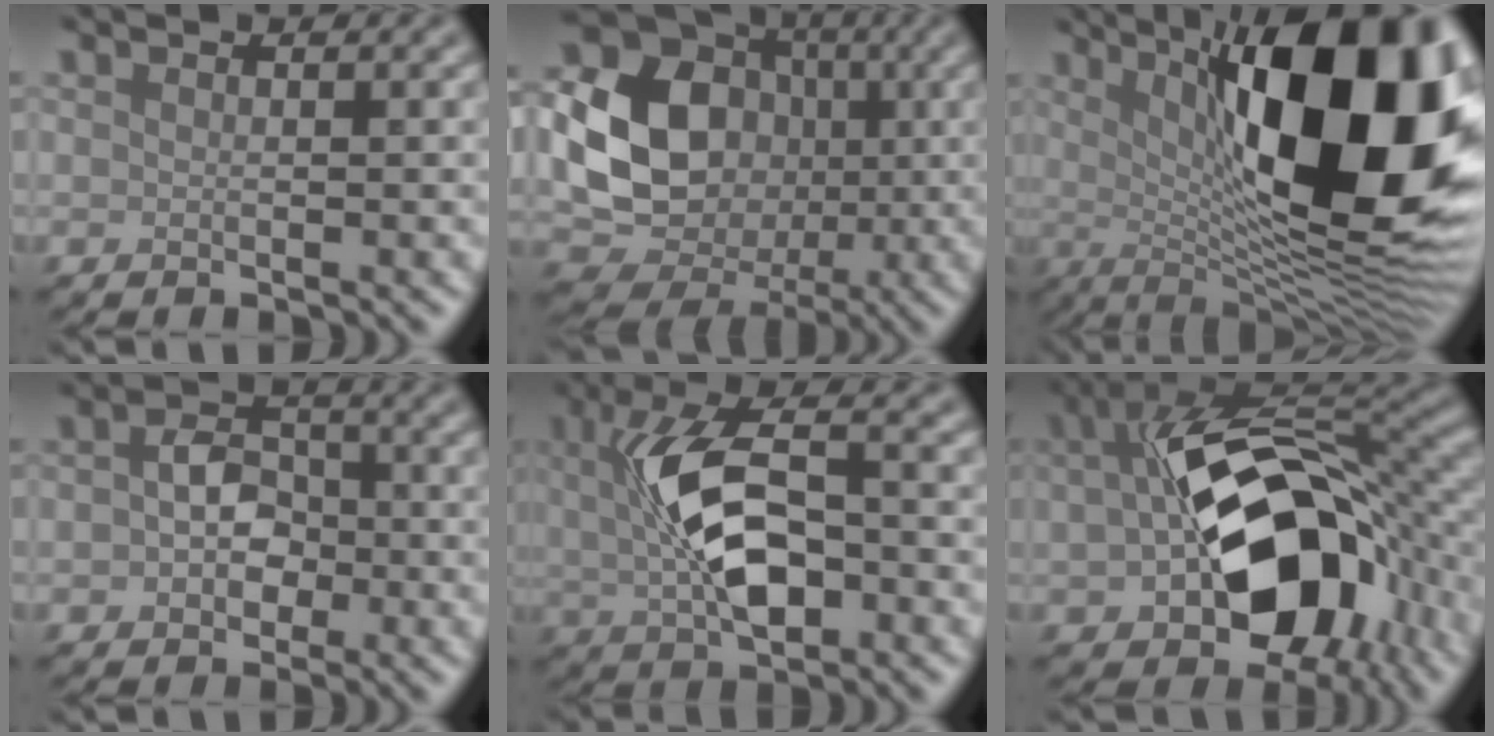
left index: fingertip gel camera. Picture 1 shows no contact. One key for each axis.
{"total": 11.6, "fx": -0.3, "fy": 9.5, "fz": 6.6, "tx": -0.119, "ty": -0.011, "tz": -0.017}
{"total": 17.3, "fx": 3.3, "fy": 5.9, "fz": 15.9, "tx": -0.199, "ty": 0.013, "tz": 0.042}
{"total": 3.3, "fx": -0.3, "fy": 2.5, "fz": 2.3, "tx": -0.041, "ty": 0.000, "tz": -0.011}
{"total": 7.6, "fx": 0.5, "fy": 3.5, "fz": 6.7, "tx": -0.133, "ty": 0.008, "tz": 0.006}
{"total": 14.5, "fx": -1.9, "fy": 8.8, "fz": 11.4, "tx": -0.180, "ty": -0.015, "tz": -0.030}